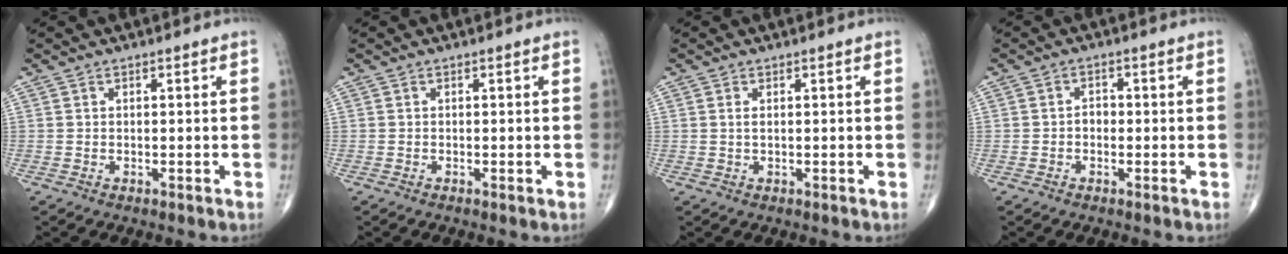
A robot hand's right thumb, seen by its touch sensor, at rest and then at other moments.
{"total": 0.0}
{"total": 0.9, "force": [0.3, 0.3, 0.8], "torque": [-0.019, 0.002, 0.006]}
{"total": 1.8, "force": [-0.5, 1.3, 1.0], "torque": [-0.001, 0.007, -0.013]}